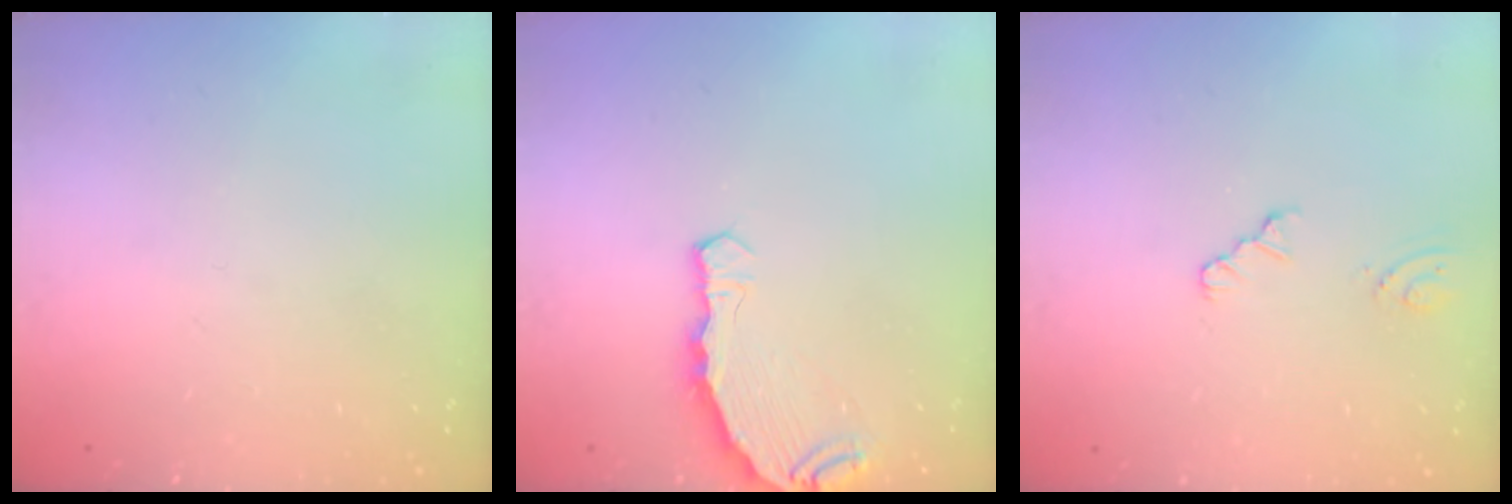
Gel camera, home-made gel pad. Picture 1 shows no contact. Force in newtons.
{"total": 8.0, "press": 6.5, "slide": 4.6}
{"total": 1.6, "press": 1.6, "slide": 0.3}